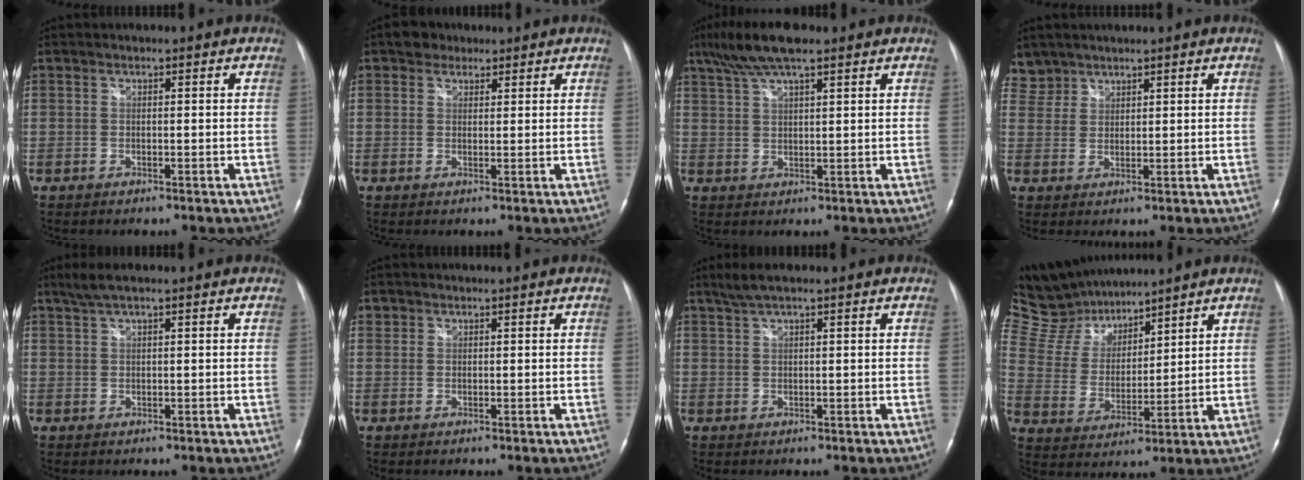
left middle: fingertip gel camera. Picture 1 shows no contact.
{"total": 2.8, "force": [1.9, 2.0, 0.5], "torque": [-0.010, 0.009, 0.027]}
{"total": 8.5, "force": [6.1, 1.4, 5.7], "torque": [-0.112, 0.020, 0.106]}
{"total": 3.7, "force": [3.2, 1.8, -0.7], "torque": [0.019, 0.009, 0.067]}
{"total": 3.2, "force": [2.3, 0.2, 2.2], "torque": [-0.051, 0.013, 0.046]}
{"total": 0.8, "force": [0.5, 0.7, 0.0], "torque": [0.006, 0.004, 0.008]}
{"total": 3.2, "force": [2.4, 0.2, 2.1], "torque": [-0.049, 0.011, 0.048]}
{"total": 13.3, "force": [12.3, 3.7, 3.5], "torque": [-0.082, 0.022, 0.244]}